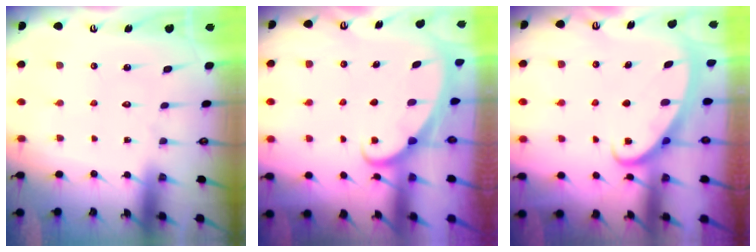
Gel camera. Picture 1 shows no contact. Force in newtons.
{"total": 1.6, "press": 1.6, "slide": 0.1}
{"total": 2.5, "press": 2.5, "slide": 0.4}